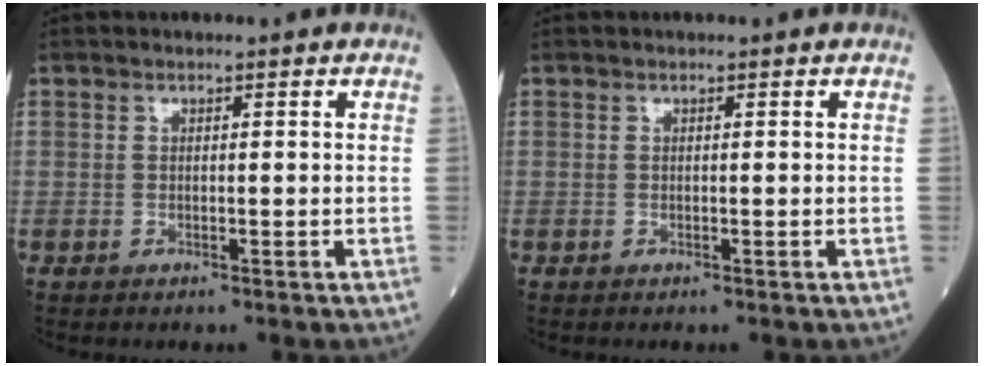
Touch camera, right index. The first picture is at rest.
{"total": 0.0}